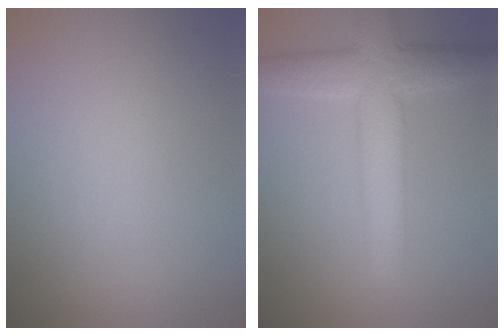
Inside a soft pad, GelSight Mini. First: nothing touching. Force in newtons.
{"total": 6.5, "press": 6.5, "slide": 0.3}